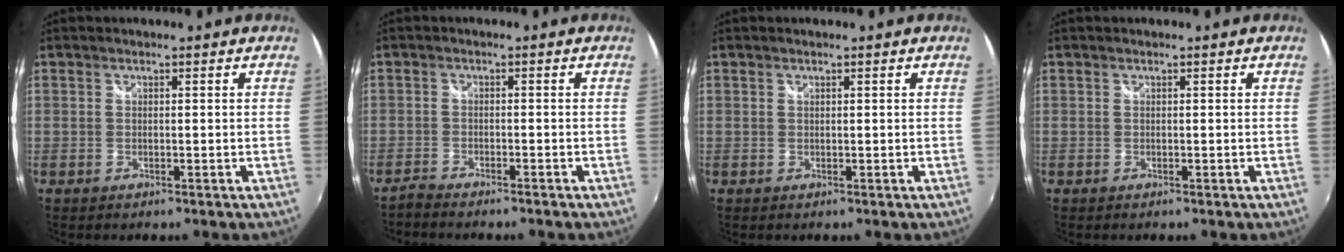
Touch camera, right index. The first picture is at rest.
{"total": 2.7, "force": [-2.5, 0.2, 0.8], "torque": [-0.034, -0.006, -0.050]}
{"total": 0.0}
{"total": 0.0}